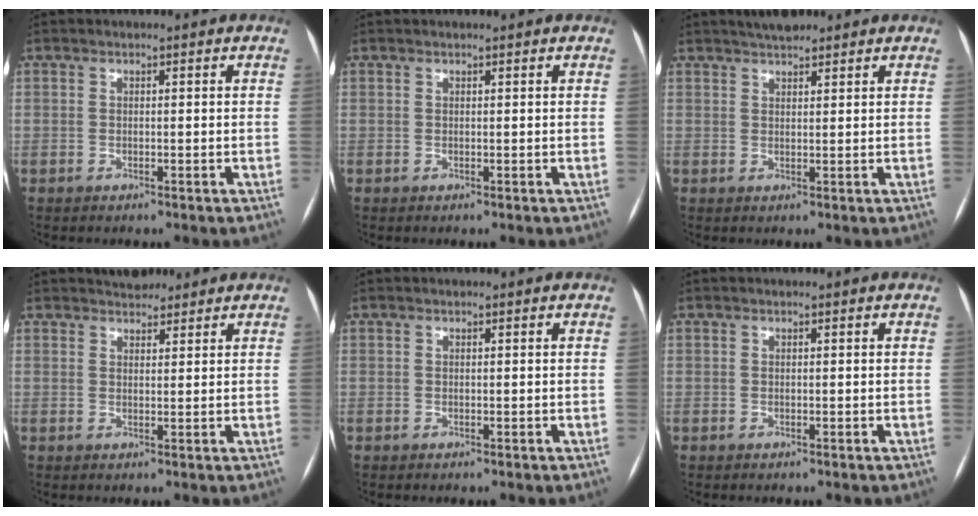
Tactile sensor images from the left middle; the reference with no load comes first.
{"total": 0.6, "force": [0.4, -0.4, -0.1], "torque": [0.002, 0.001, 0.007]}
{"total": 3.2, "force": [2.8, 0.8, 1.2], "torque": [-0.020, 0.014, 0.046]}
{"total": 3.4, "force": [3.1, 1.3, 0.6], "torque": [-0.005, 0.014, 0.046]}
{"total": 0.0}
{"total": 0.0}